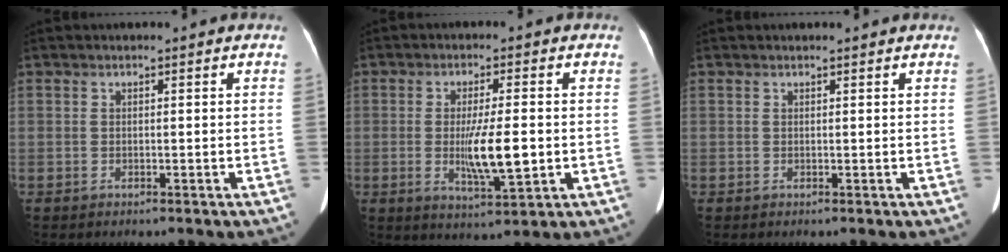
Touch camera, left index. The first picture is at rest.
{"total": 8.7, "force": [-1.5, 1.2, 8.5], "torque": [-0.154, -0.023, -0.023]}
{"total": 1.5, "force": [1.4, 0.4, 0.3], "torque": [-0.013, 0.015, 0.013]}